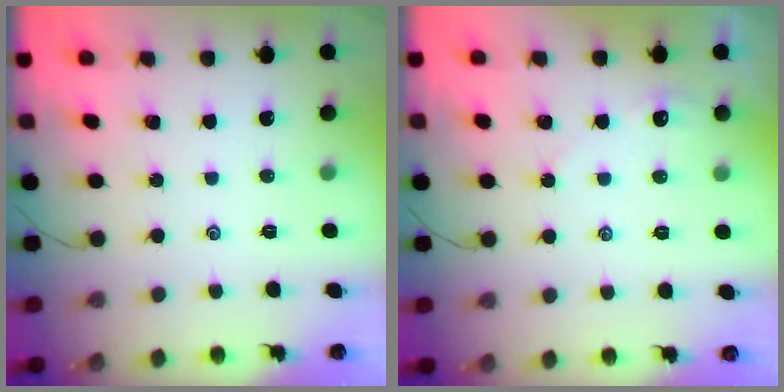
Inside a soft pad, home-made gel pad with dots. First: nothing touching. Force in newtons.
{"total": 2.2, "press": 2.2, "slide": 0.3}